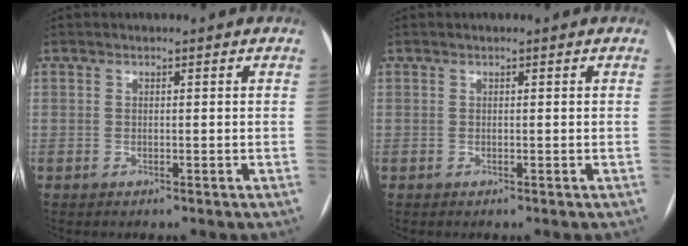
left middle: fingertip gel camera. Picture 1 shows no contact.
{"total": 0.0}